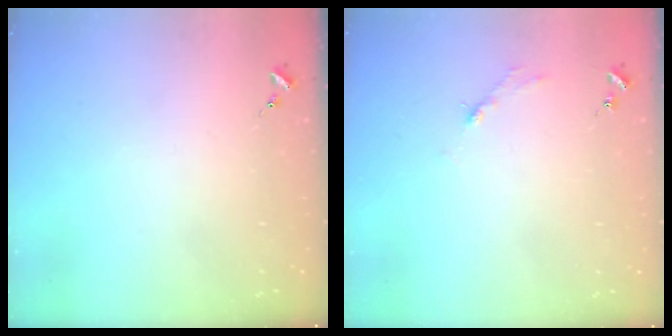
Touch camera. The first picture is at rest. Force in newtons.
{"total": 2.7, "press": 2.7, "slide": 0.4}